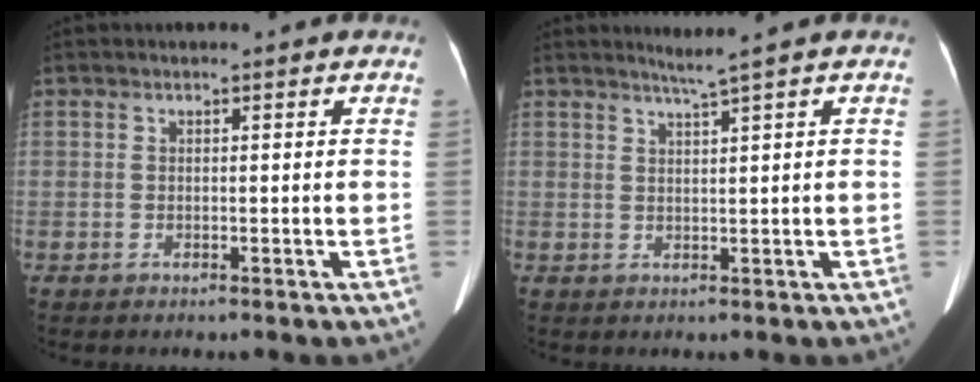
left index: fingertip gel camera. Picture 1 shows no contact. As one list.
[{"total": 2.0, "force": [1.5, -1.1, 0.8], "torque": [-0.021, -0.009, 0.035]}]